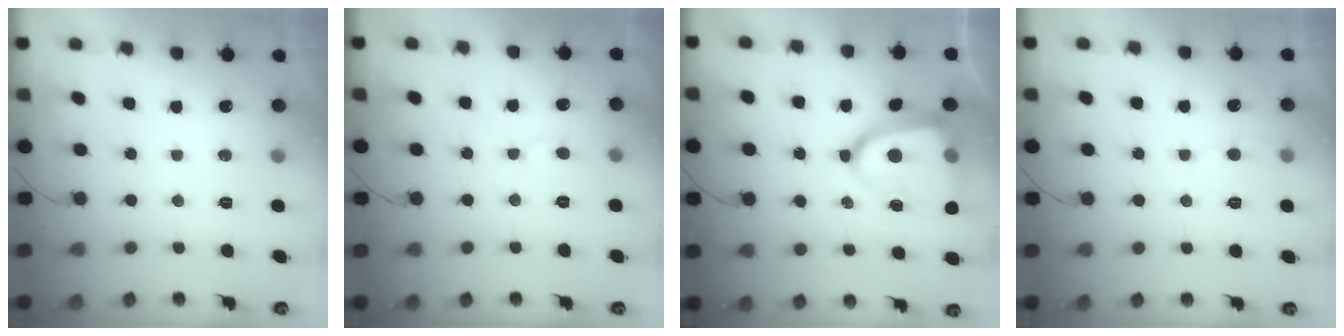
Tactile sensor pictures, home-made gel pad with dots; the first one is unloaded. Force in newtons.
{"total": 5.1, "press": 5.0, "slide": 0.5}
{"total": 17.0, "press": 16.9, "slide": 1.6}
{"total": 3.3, "press": 3.3, "slide": 0.4}